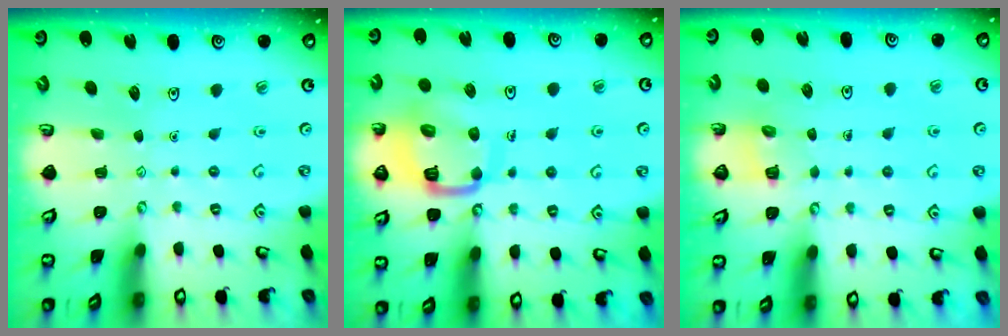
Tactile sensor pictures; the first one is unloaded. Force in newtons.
{"total": 15.4, "press": 15.3, "slide": 1.6}
{"total": 2.2, "press": 2.2, "slide": 0.1}